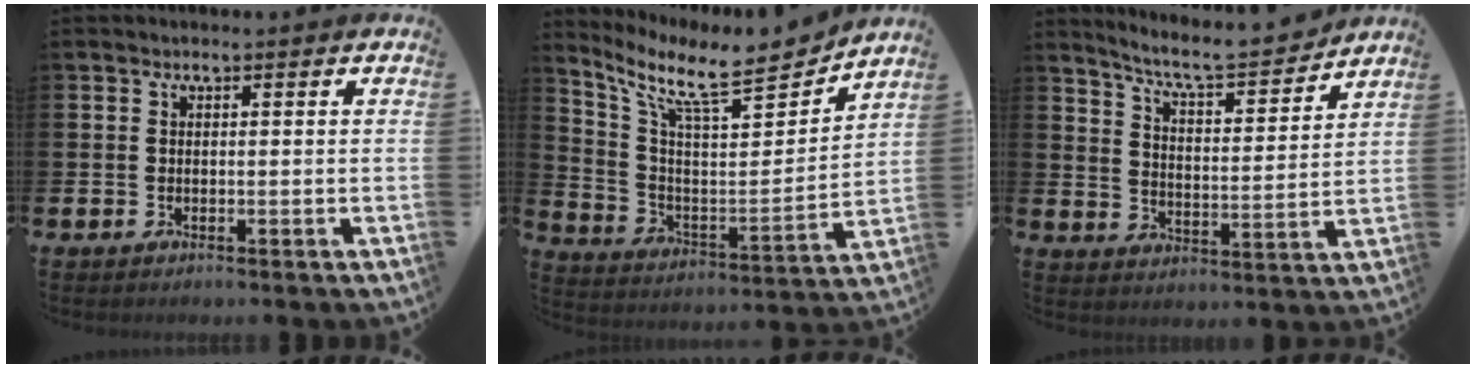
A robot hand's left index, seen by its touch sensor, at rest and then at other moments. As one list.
[{"total": 10.8, "force": [9.0, 2.4, 5.4], "torque": [-0.133, -0.065, 0.150]}, {"total": 7.5, "force": [7.0, 1.0, 2.4], "torque": [-0.074, -0.049, 0.120]}]